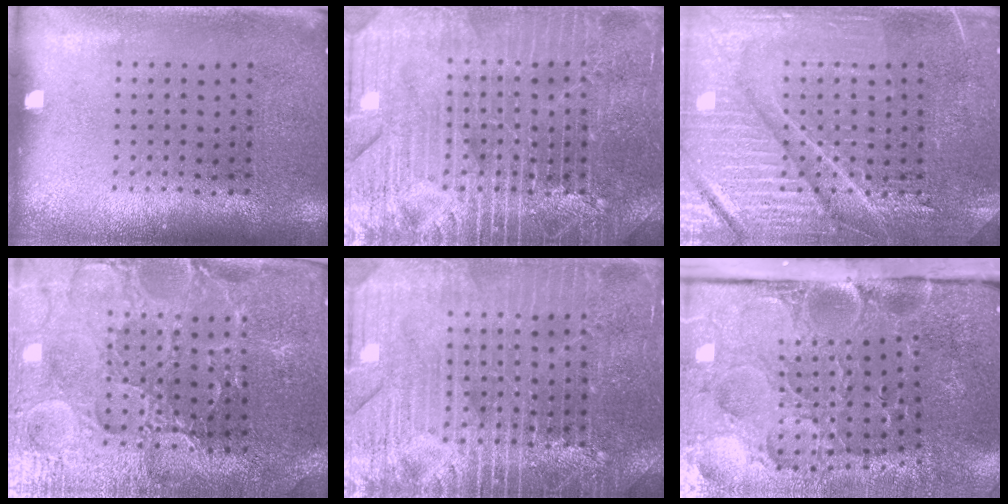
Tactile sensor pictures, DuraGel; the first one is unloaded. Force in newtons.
{"total": 5.4, "press": 5.3, "slide": 0.6}
{"total": 4.3, "press": 4.2, "slide": 0.8}
{"total": 3.3, "press": 3.3, "slide": 0.5}
{"total": 4.4, "press": 4.3, "slide": 0.5}
{"total": 5.3, "press": 4.2, "slide": 3.3}